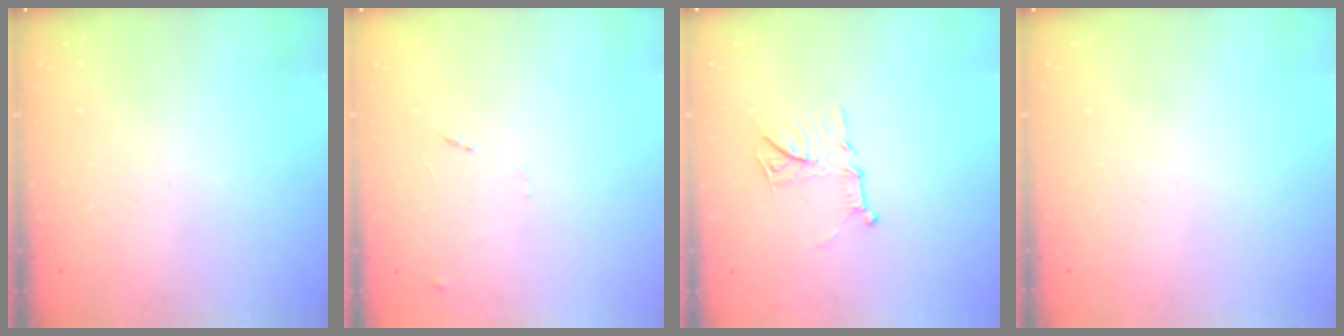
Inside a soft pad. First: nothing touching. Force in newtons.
{"total": 7.6, "press": 7.6, "slide": 0.9}
{"total": 10.6, "press": 10.6, "slide": 0.8}
{"total": 0.0}